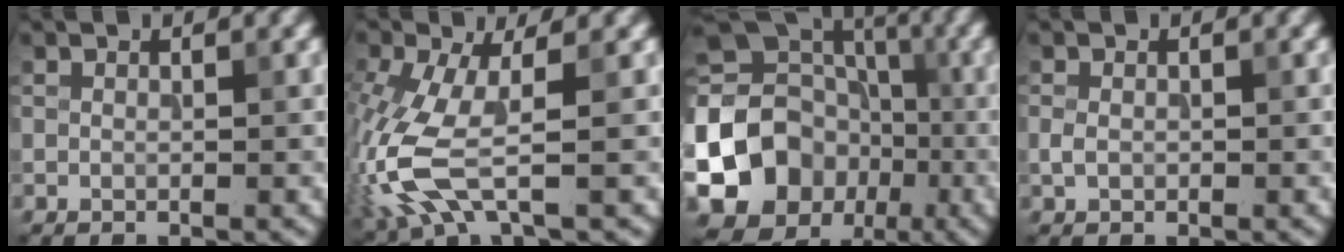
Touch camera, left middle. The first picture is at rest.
{"total": 6.9, "force": [-1.6, 2.6, 6.2], "torque": [-0.175, -0.010, -0.033]}
{"total": 15.5, "force": [-4.2, 13.6, 6.2], "torque": [-0.135, -0.019, -0.089]}
{"total": 1.1, "force": [-0.1, 0.8, 0.7], "torque": [-0.016, 0.000, -0.003]}